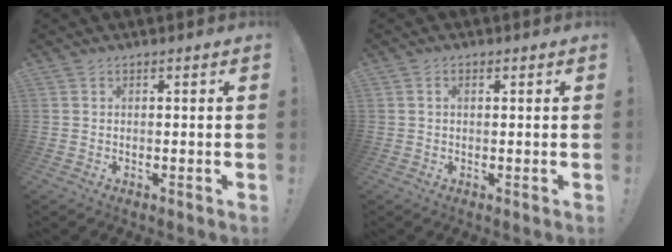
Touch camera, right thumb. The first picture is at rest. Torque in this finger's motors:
{"motor_torque": [-0.02, -0.10, -0.16, 0.07, 0.08]}